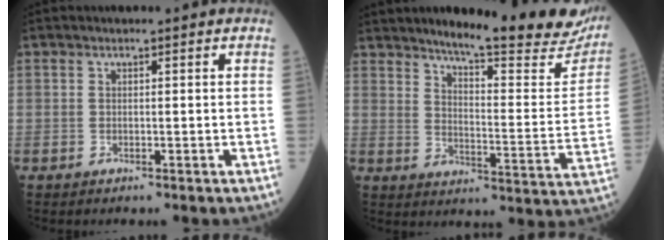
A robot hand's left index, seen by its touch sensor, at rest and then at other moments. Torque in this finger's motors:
{"motor_torque": [1.09, -1.05, 0.23, 0.08]}